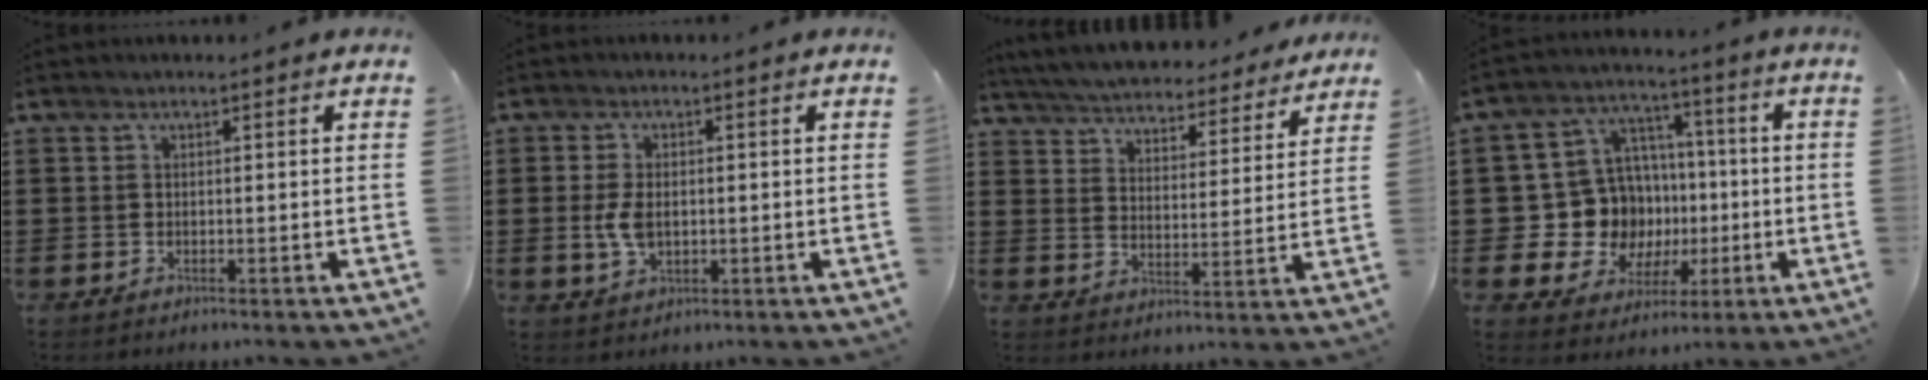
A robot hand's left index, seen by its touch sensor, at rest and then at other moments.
{"total": 4.4, "force": [0.0, 2.6, 3.6], "torque": [-0.093, -0.002, -0.005]}
{"total": 5.4, "force": [5.4, 0.0, 0.3], "torque": [-0.035, -0.044, 0.092]}
{"total": 12.1, "force": [-0.7, 11.5, 3.7], "torque": [-0.115, -0.001, -0.002]}